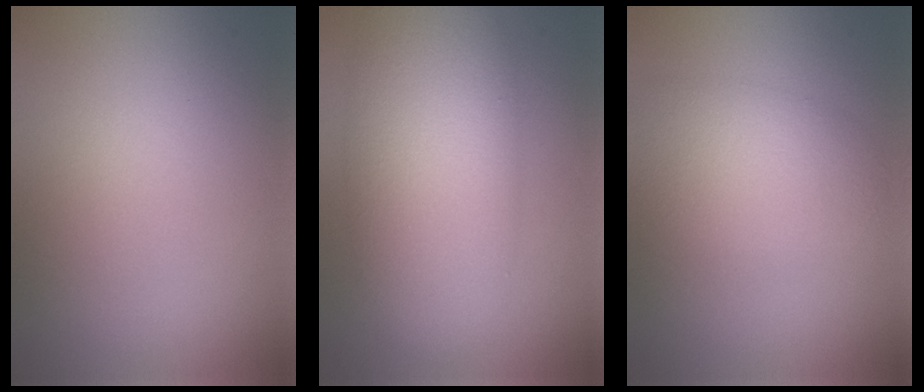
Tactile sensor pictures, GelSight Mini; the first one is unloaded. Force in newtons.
{"total": 9.7, "press": 9.7, "slide": 0.7}
{"total": 5.0, "press": 5.0, "slide": 0.2}